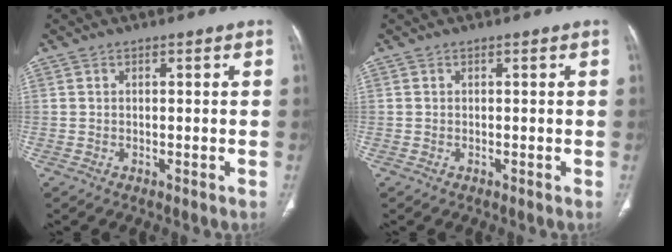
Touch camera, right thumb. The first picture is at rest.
{"total": 0.0}